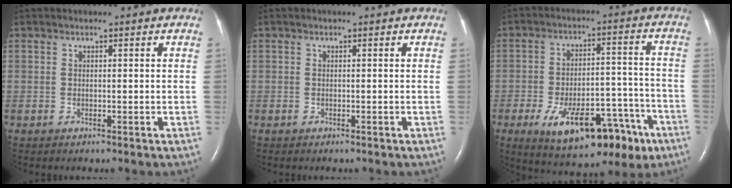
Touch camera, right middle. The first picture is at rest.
{"total": 0.0}
{"total": 16.8, "force": [-9.2, 6.8, 12.4], "torque": [-0.168, 0.014, -0.124]}